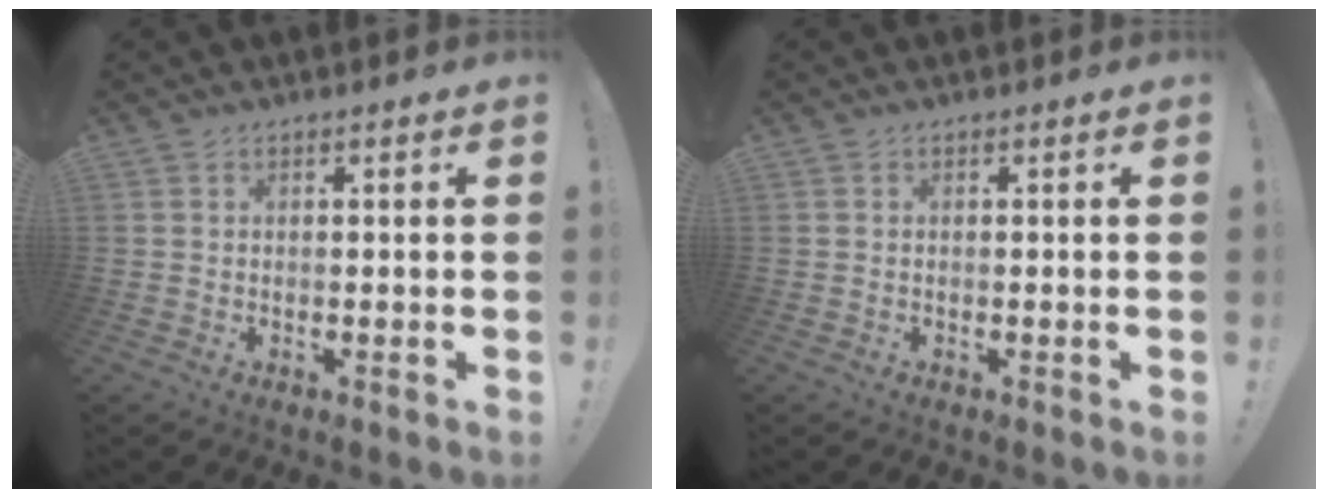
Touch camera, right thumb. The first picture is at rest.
{"total": 0.0}